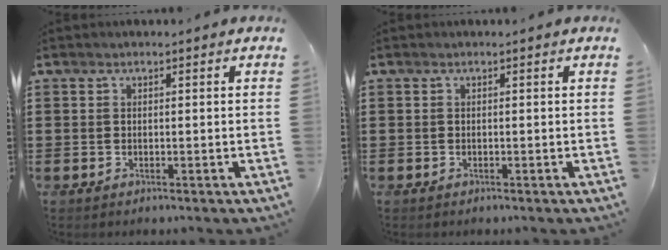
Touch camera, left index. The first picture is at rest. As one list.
[{"total": 0.0}]